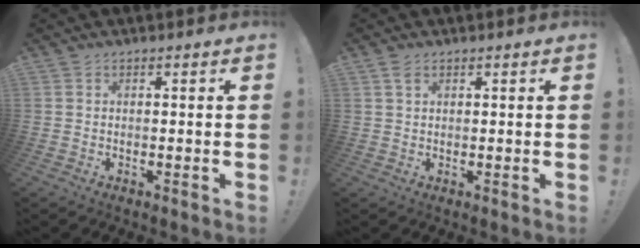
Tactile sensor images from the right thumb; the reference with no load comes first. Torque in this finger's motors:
{"motor_torque": [0.17, -0.27, 0.14, 0.11, 0.02]}